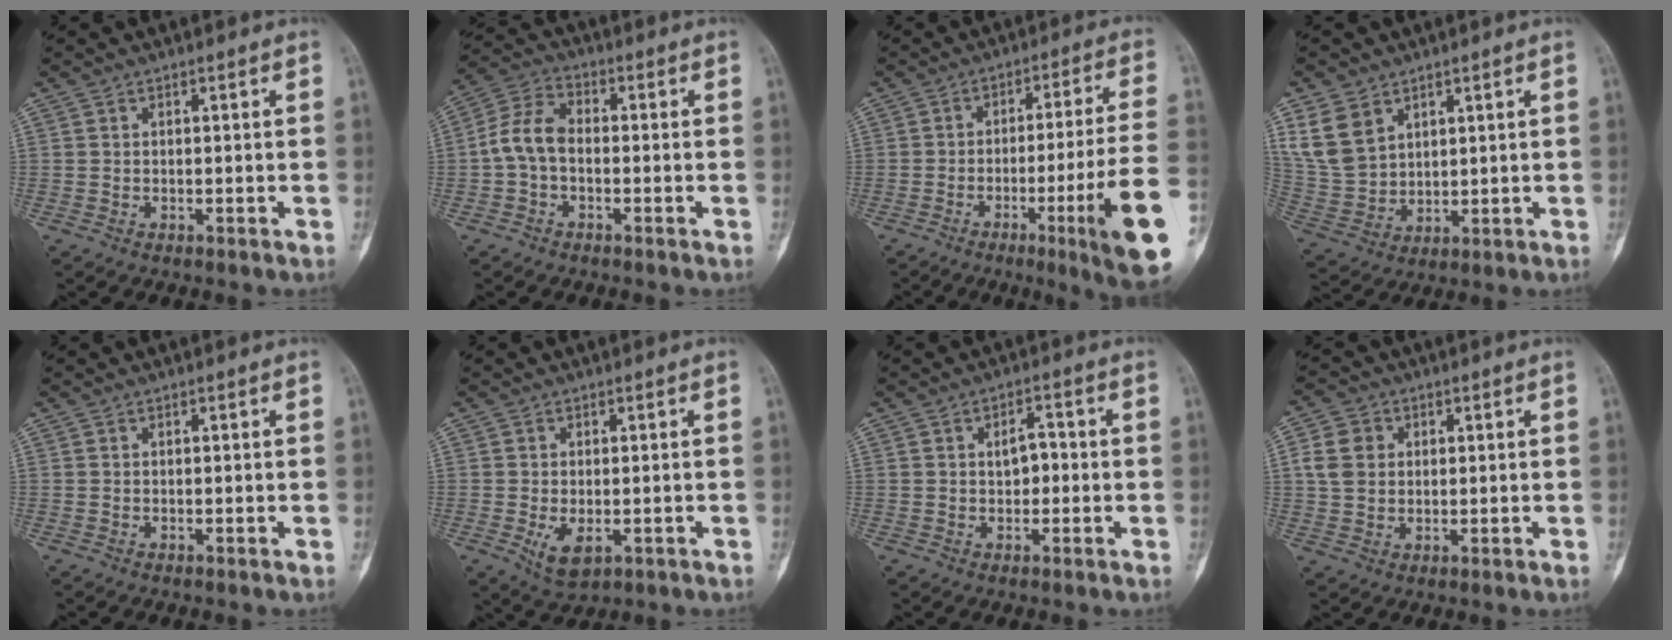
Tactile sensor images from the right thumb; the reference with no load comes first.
{"total": 7.3, "force": [-1.1, 4.7, 5.5], "torque": [-0.106, 0.024, -0.033]}
{"total": 17.5, "force": [-6.2, 0.1, 16.4], "torque": [-0.213, 0.008, -0.091]}
{"total": 9.9, "force": [5.2, 7.0, 4.7], "torque": [-0.079, -0.015, 0.122]}
{"total": 0.0}
{"total": 5.0, "force": [-1.4, 2.8, 3.9], "torque": [-0.064, -0.008, -0.014]}
{"total": 3.8, "force": [0.1, 2.5, 2.9], "torque": [-0.032, 0.012, -0.004]}
{"total": 6.4, "force": [1.3, 5.4, 3.2], "torque": [-0.046, 0.004, 0.023]}